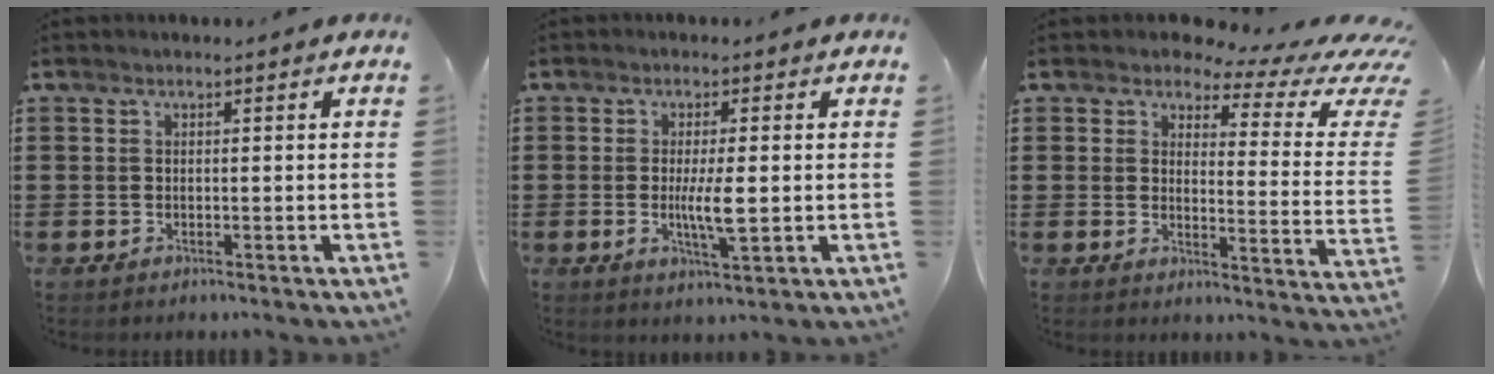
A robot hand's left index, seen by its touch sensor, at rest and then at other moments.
{"total": 5.4, "force": [-0.3, 0.9, 5.3], "torque": [-0.099, -0.005, -0.008]}
{"total": 4.9, "force": [3.5, 1.9, 2.8], "torque": [-0.050, -0.025, 0.052]}